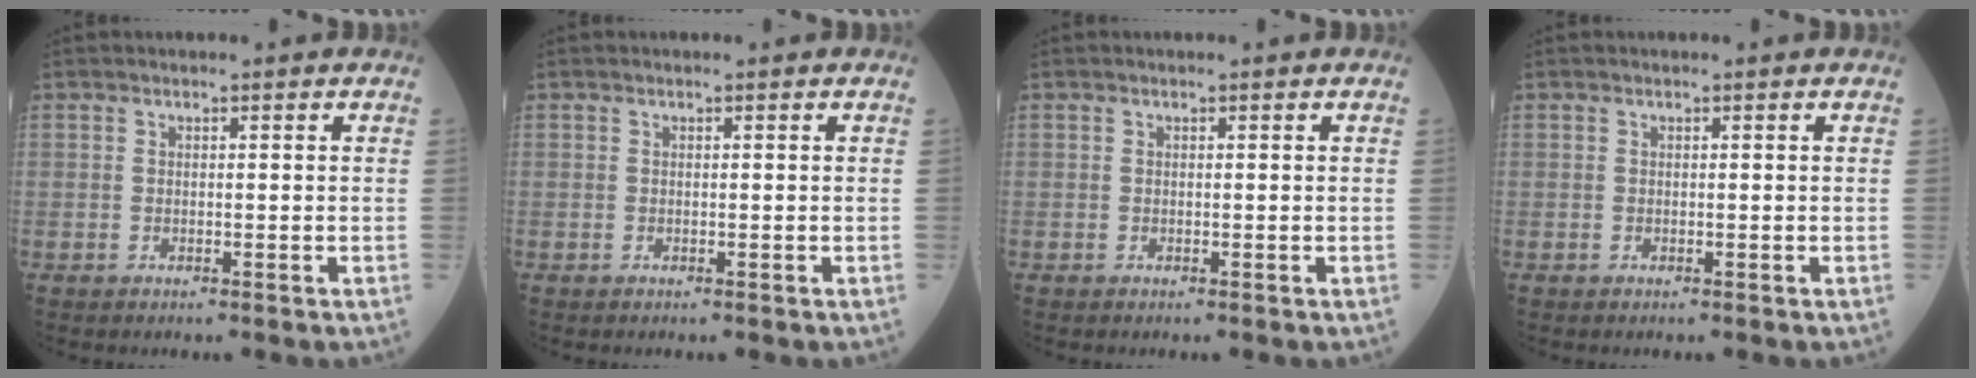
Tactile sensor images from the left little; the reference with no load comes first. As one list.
[{"total": 0.0}, {"total": 0.0}, {"total": 0.0}]